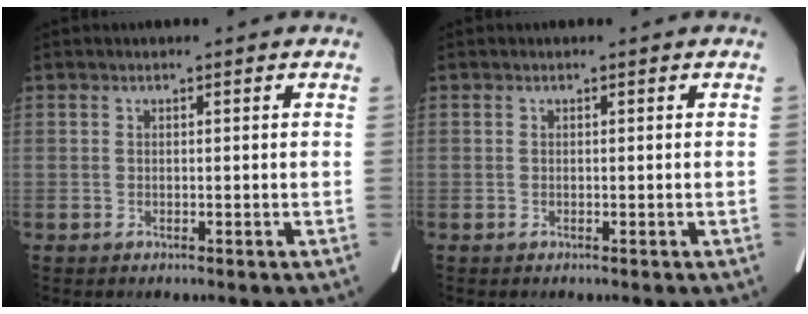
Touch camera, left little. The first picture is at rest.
{"total": 0.0}